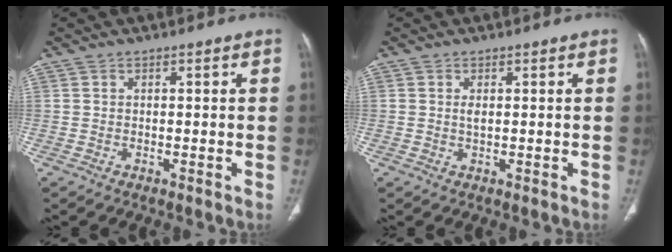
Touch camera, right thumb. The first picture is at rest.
{"total": 1.2, "force": [0.2, 0.4, 1.1], "torque": [-0.022, -0.002, 0.007]}